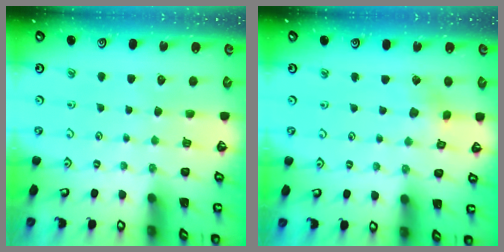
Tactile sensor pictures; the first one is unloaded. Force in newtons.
{"total": 2.3, "press": 2.2, "slide": 0.3}